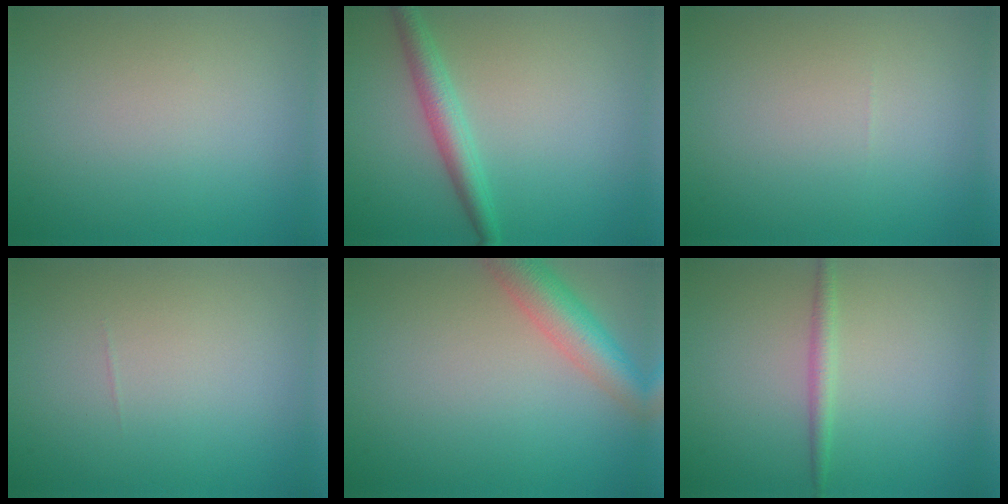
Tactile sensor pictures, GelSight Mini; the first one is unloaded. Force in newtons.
{"total": 2.9, "press": 2.9, "slide": 0.1}
{"total": 0.0}
{"total": 0.0}
{"total": 4.9, "press": 4.9, "slide": 0.2}
{"total": 1.5, "press": 1.5, "slide": 0.1}